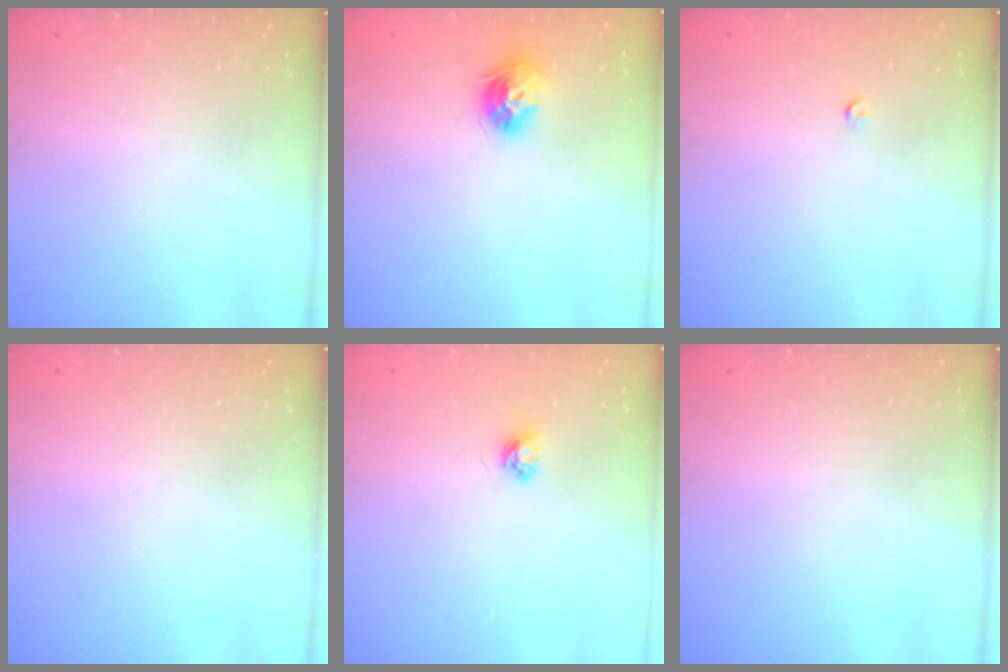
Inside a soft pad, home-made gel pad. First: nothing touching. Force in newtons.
{"total": 9.5, "press": 9.4, "slide": 0.9}
{"total": 2.6, "press": 2.5, "slide": 0.4}
{"total": 0.0}
{"total": 3.6, "press": 3.6, "slide": 0.4}
{"total": 0.0}